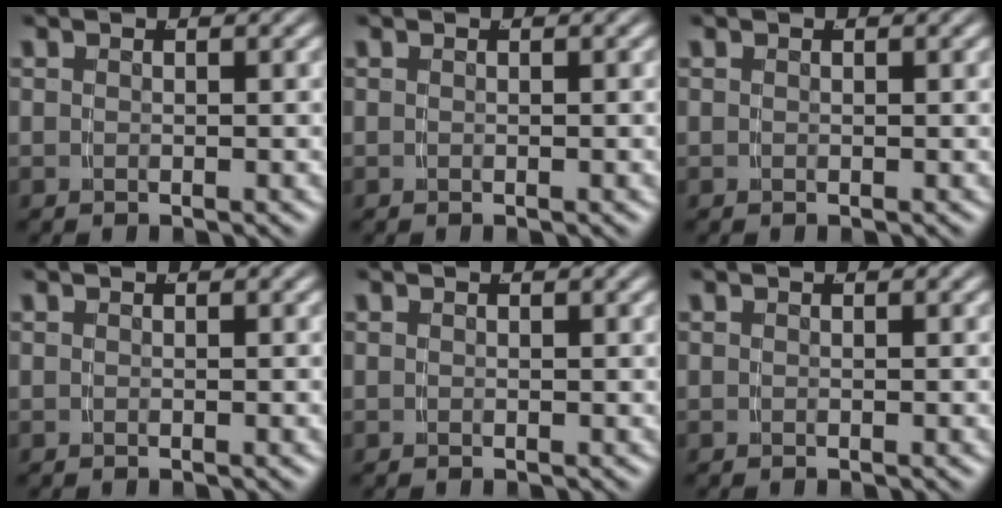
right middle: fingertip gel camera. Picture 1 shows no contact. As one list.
[{"total": 0.0}, {"total": 0.0}, {"total": 0.0}, {"total": 0.0}, {"total": 0.0}]